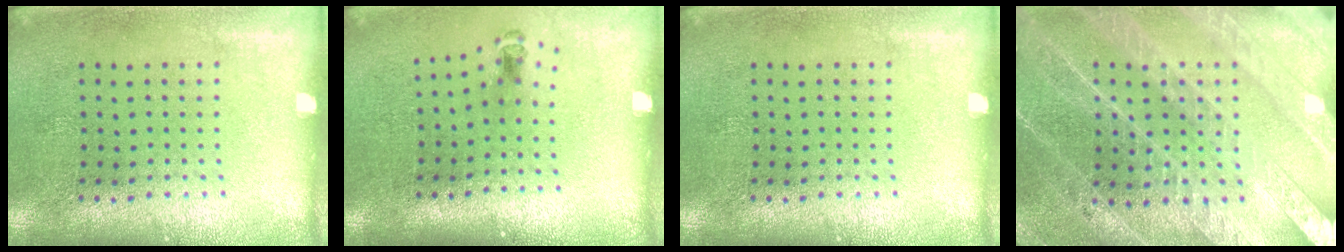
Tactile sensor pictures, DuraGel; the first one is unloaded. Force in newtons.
{"total": 0.6, "press": 0.4, "slide": 0.5}
{"total": 0.0}
{"total": 3.9, "press": 3.6, "slide": 1.5}